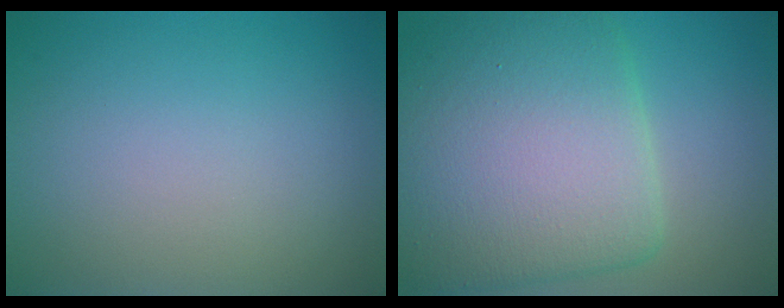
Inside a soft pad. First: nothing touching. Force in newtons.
{"total": 10.6, "press": 10.6, "slide": 0.1}